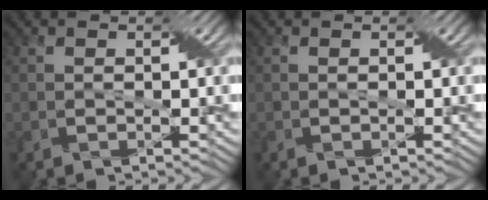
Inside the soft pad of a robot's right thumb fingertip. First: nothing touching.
{"total": 0.0}